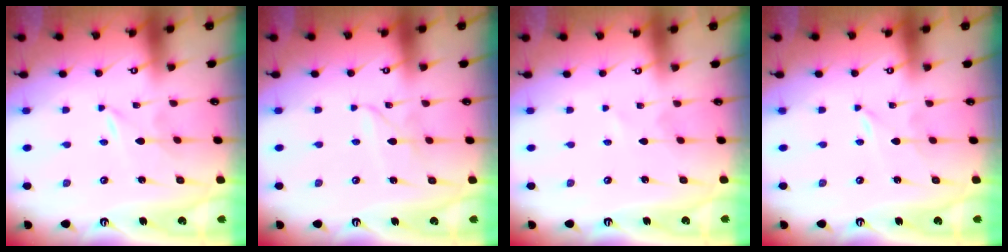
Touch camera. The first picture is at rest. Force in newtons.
{"total": 2.6, "press": 2.6, "slide": 0.1}
{"total": 0.0}
{"total": 0.0}